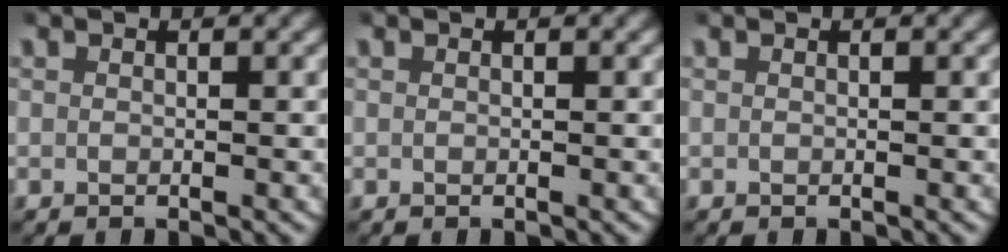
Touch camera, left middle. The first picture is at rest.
{"total": 0.0}
{"total": 0.0}